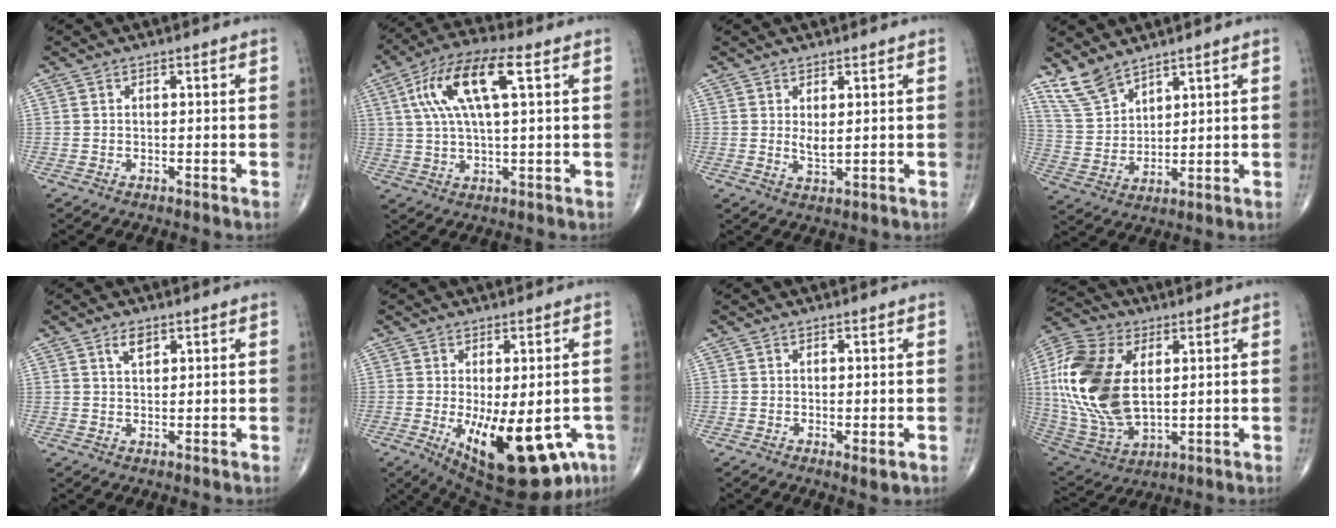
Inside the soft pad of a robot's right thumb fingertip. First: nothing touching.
{"total": 13.6, "force": [4.2, 4.2, 12.2], "torque": [-0.250, 0.019, 0.073]}
{"total": 2.4, "force": [0.6, 0.8, 2.2], "torque": [-0.040, -0.012, 0.014]}
{"total": 7.5, "force": [6.2, 3.1, 2.8], "torque": [-0.051, -0.027, 0.140]}
{"total": 2.7, "force": [1.5, 1.4, 1.8], "torque": [-0.027, -0.008, 0.029]}
{"total": 18.1, "force": [-6.5, 7.7, 15.1], "torque": [-0.183, -0.018, -0.074]}
{"total": 1.9, "force": [-0.5, 0.6, 1.7], "torque": [-0.024, -0.007, -0.005]}
{"total": 22.0, "force": [3.5, 13.0, 17.5], "torque": [-0.373, -0.017, 0.067]}